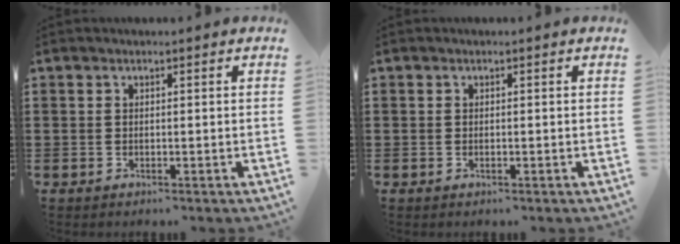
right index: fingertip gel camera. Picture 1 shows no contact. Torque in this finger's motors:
{"motor_torque": [2.14, 0.00, -0.02, -0.01]}